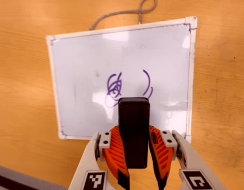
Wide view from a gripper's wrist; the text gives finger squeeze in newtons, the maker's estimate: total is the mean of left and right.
{"total": 12.6, "left": 9.0, "right": 16.3}